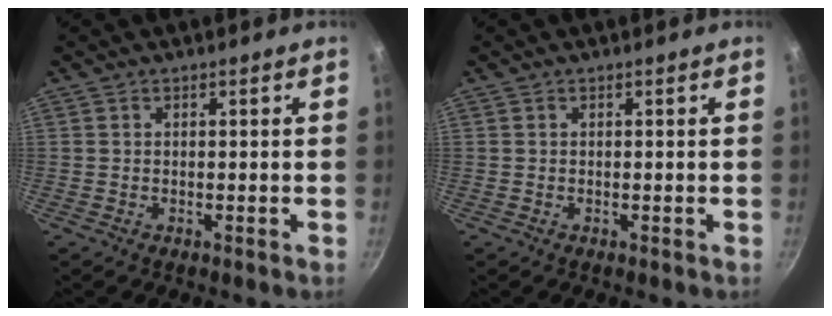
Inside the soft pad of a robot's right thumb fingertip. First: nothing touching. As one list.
[{"total": 0.0}]